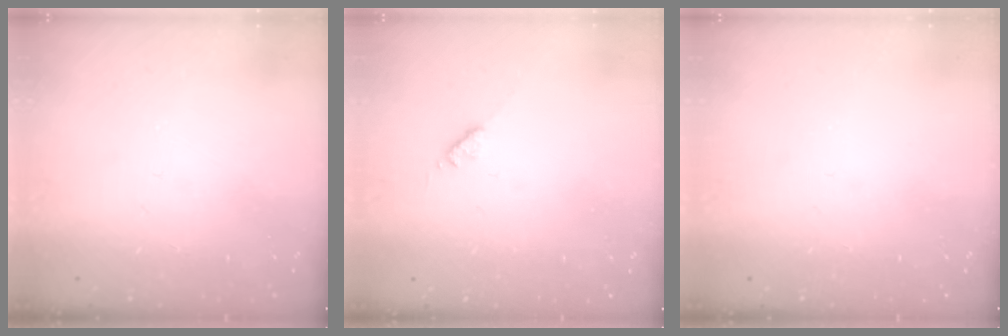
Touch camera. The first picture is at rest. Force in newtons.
{"total": 2.8, "press": 2.8, "slide": 0.4}
{"total": 0.0}